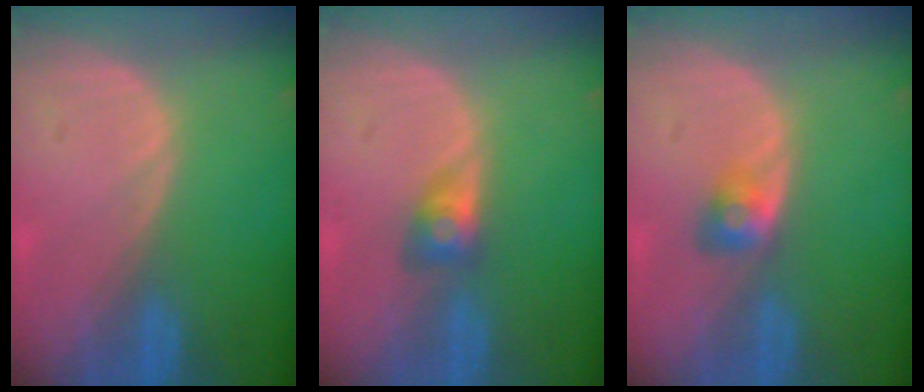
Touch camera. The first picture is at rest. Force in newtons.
{"total": 3.1, "press": 2.7, "slide": 1.5}
{"total": 2.9, "press": 2.4, "slide": 1.5}